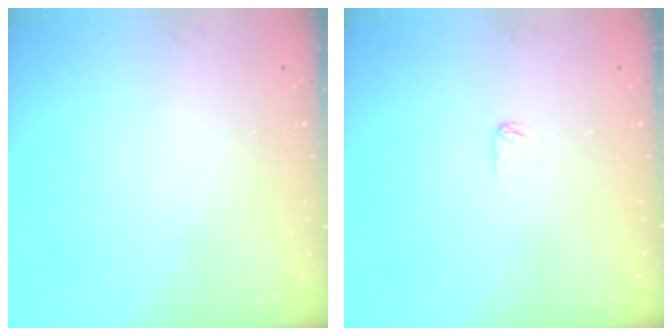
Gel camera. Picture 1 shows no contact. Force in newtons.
{"total": 2.9, "press": 2.9, "slide": 0.1}